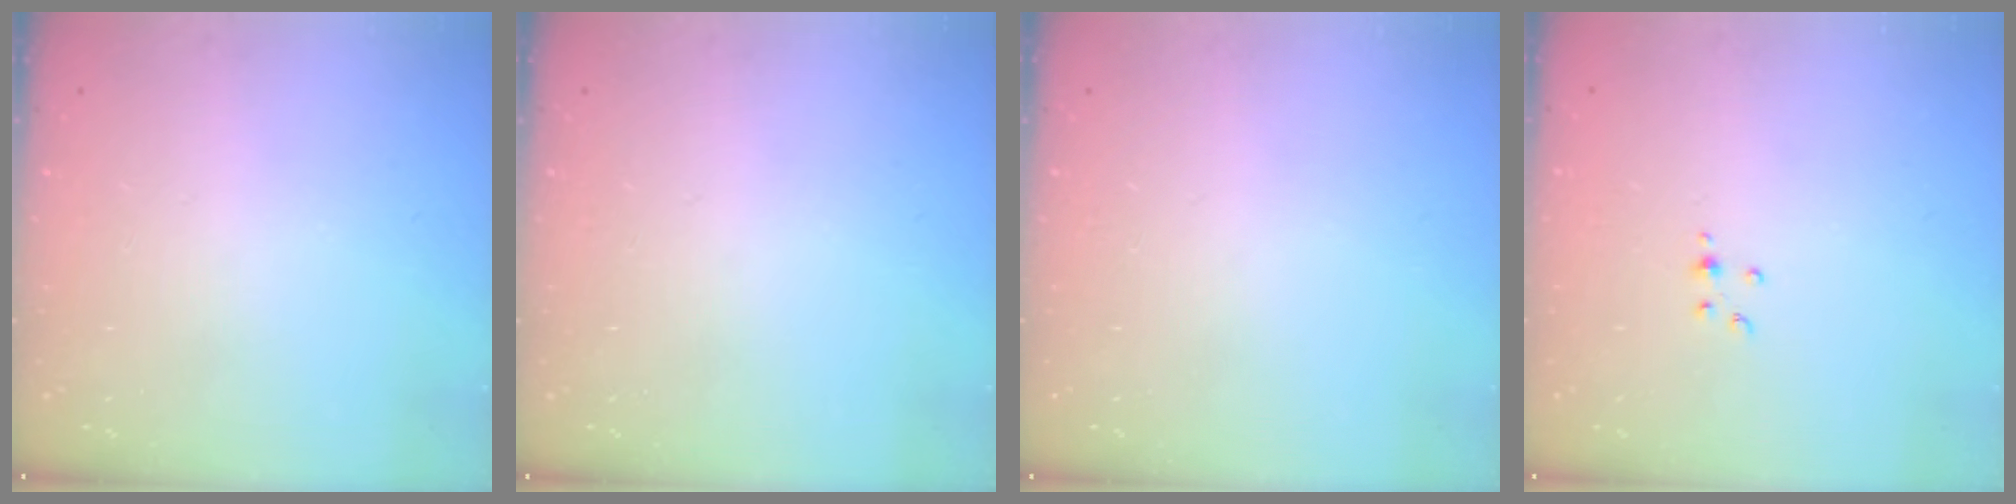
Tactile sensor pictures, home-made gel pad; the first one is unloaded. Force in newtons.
{"total": 0.0}
{"total": 0.0}
{"total": 2.4, "press": 2.4, "slide": 0.3}